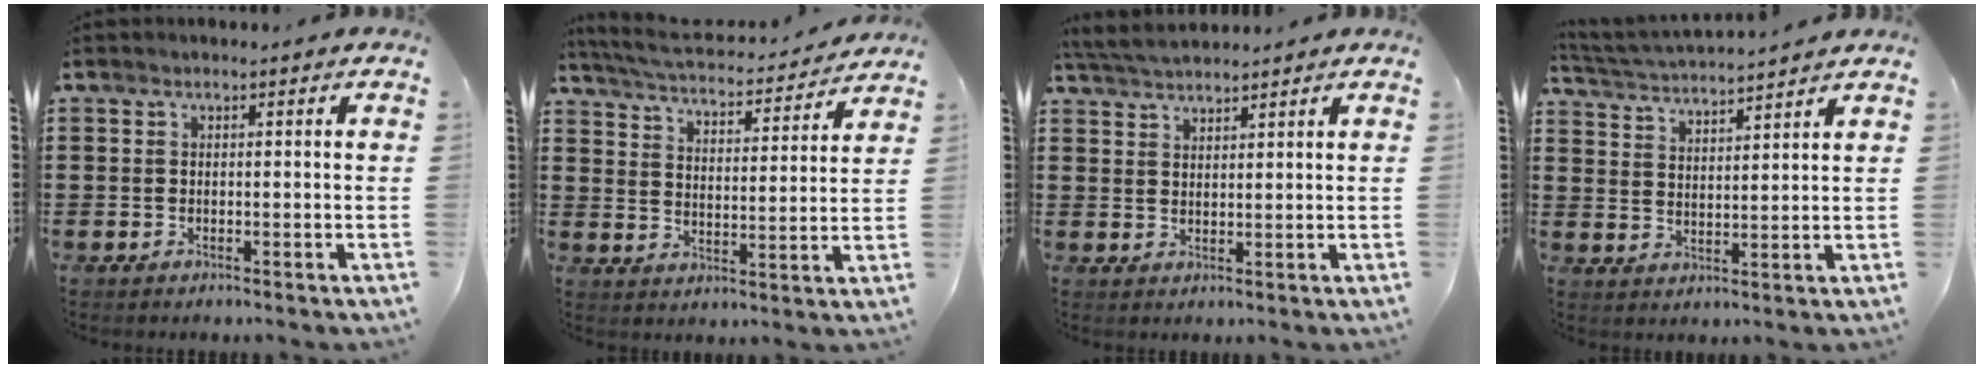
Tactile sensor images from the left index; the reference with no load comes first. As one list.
[{"total": 4.9, "force": [4.7, 0.0, 1.2], "torque": [-0.048, -0.034, 0.077]}, {"total": 3.5, "force": [3.4, 0.3, 0.8], "torque": [-0.026, -0.005, 0.064]}, {"total": 3.9, "force": [3.8, -0.3, 0.6], "torque": [-0.029, -0.023, 0.064]}]